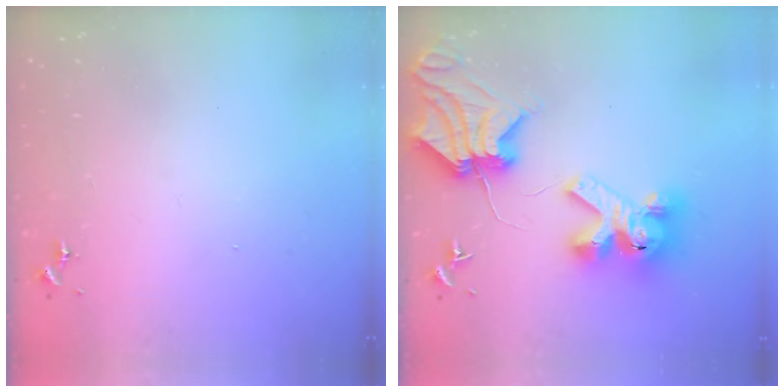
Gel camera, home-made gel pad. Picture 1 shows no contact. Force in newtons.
{"total": 14.6, "press": 14.5, "slide": 1.6}